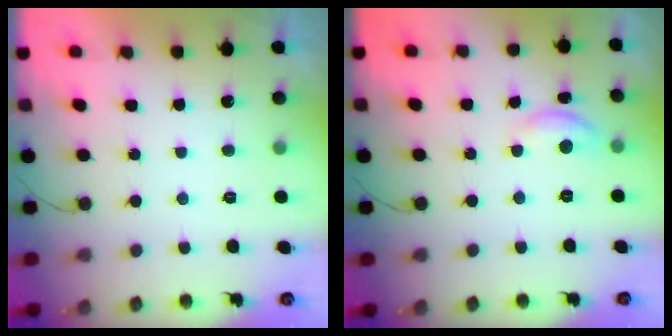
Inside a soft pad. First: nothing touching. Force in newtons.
{"total": 6.3, "press": 6.3, "slide": 0.4}